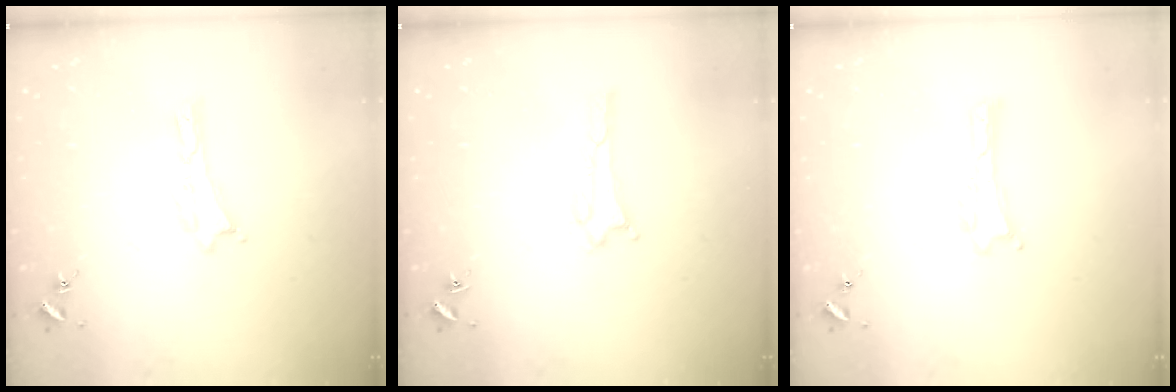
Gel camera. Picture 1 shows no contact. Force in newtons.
{"total": 1.5, "press": 1.5, "slide": 0.2}
{"total": 0.0}